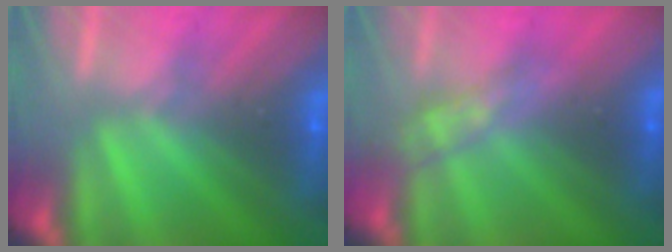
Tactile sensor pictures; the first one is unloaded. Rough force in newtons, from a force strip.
{"total": 2.7}